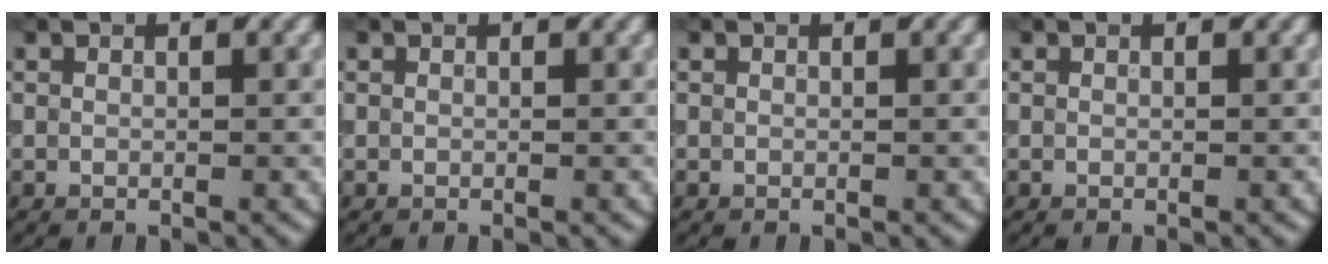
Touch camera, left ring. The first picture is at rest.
{"total": 0.0}
{"total": 0.0}
{"total": 0.0}